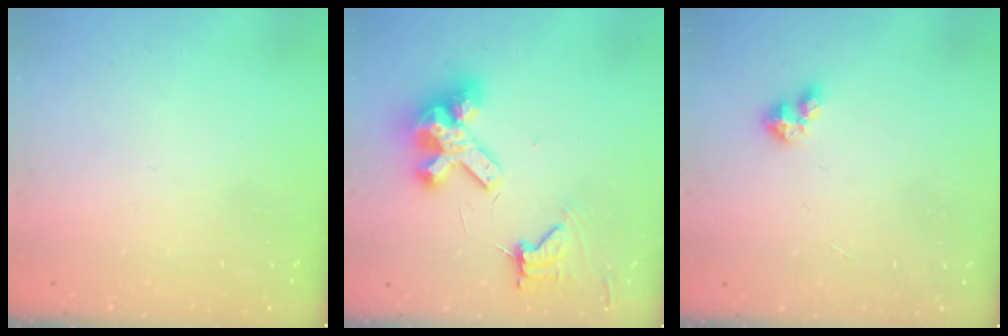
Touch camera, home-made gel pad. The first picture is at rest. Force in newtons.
{"total": 11.4, "press": 11.3, "slide": 1.5}
{"total": 2.8, "press": 2.8, "slide": 0.2}